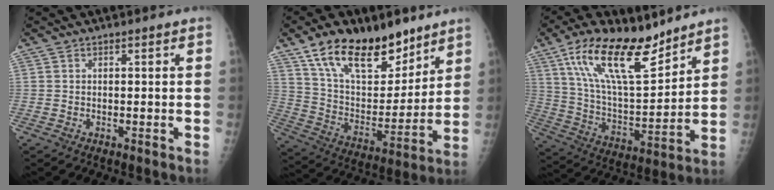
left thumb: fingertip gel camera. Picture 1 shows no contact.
{"total": 21.1, "force": [14.1, 10.4, 11.8], "torque": [-0.155, -0.063, 0.249]}
{"total": 19.7, "force": [12.9, 7.2, 13.1], "torque": [-0.203, -0.063, 0.238]}